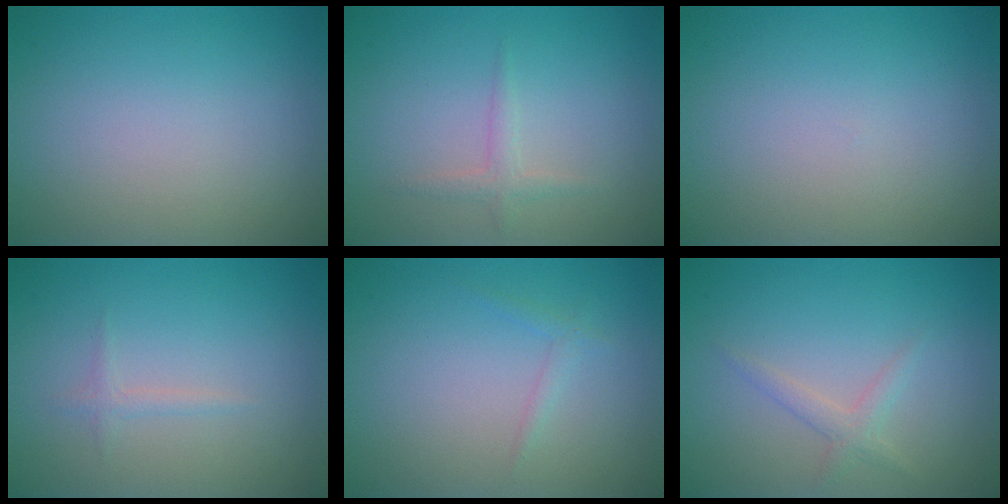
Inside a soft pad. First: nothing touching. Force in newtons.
{"total": 1.3, "press": 1.3, "slide": 0.0}
{"total": 0.0}
{"total": 0.8, "press": 0.8, "slide": 0.1}
{"total": 0.9, "press": 0.9, "slide": 0.1}
{"total": 1.5, "press": 1.5, "slide": 0.1}